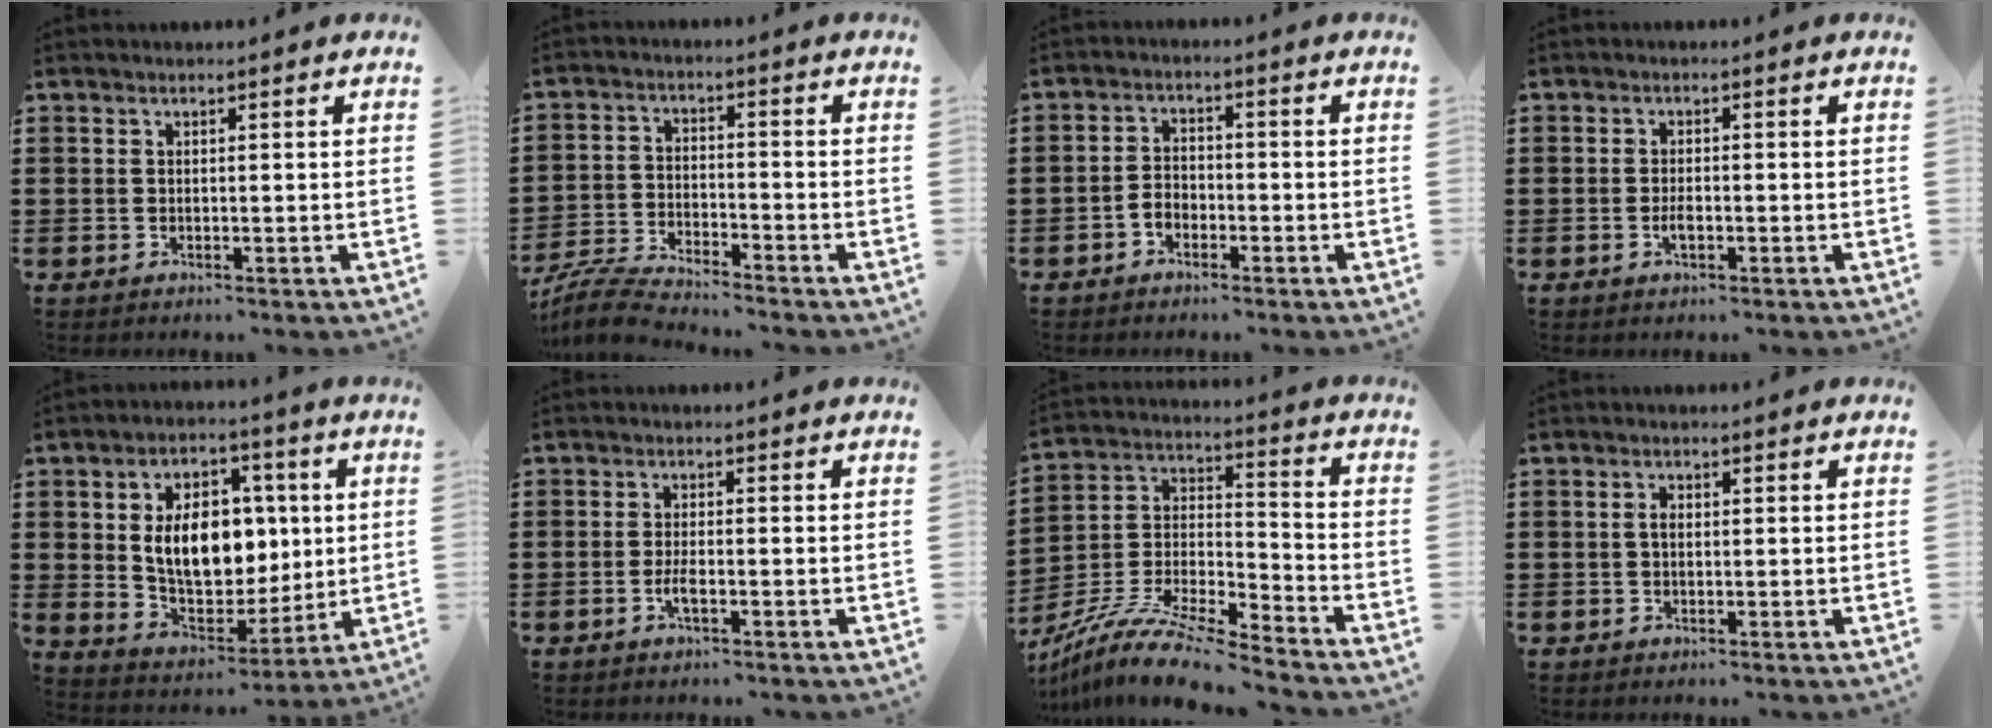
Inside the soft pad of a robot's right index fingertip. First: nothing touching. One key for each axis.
{"total": 5.8, "fx": -5.7, "fy": 0.1, "fz": 1.3, "tx": -0.040, "ty": -0.003, "tz": -0.115}
{"total": 2.5, "fx": -1.7, "fy": 1.6, "fz": 1.0, "tx": -0.024, "ty": 0.006, "tz": -0.035}
{"total": 2.0, "fx": -0.7, "fy": 0.8, "fz": 1.7, "tx": -0.033, "ty": 0.001, "tz": -0.013}
{"total": 11.8, "fx": 1.7, "fy": 7.8, "fz": 8.6, "tx": -0.161, "ty": 0.012, "tz": 0.027}
{"total": 2.4, "fx": -0.9, "fy": 0.6, "fz": 2.1, "tx": -0.046, "ty": -0.001, "tz": -0.019}
{"total": 10.9, "fx": -9.9, "fy": 1.1, "fz": 4.3, "tx": -0.092, "ty": 0.011, "tz": -0.204}
{"total": 1.4, "fx": 0.1, "fy": 0.8, "fz": 1.1, "tx": -0.024, "ty": 0.006, "tz": 0.000}